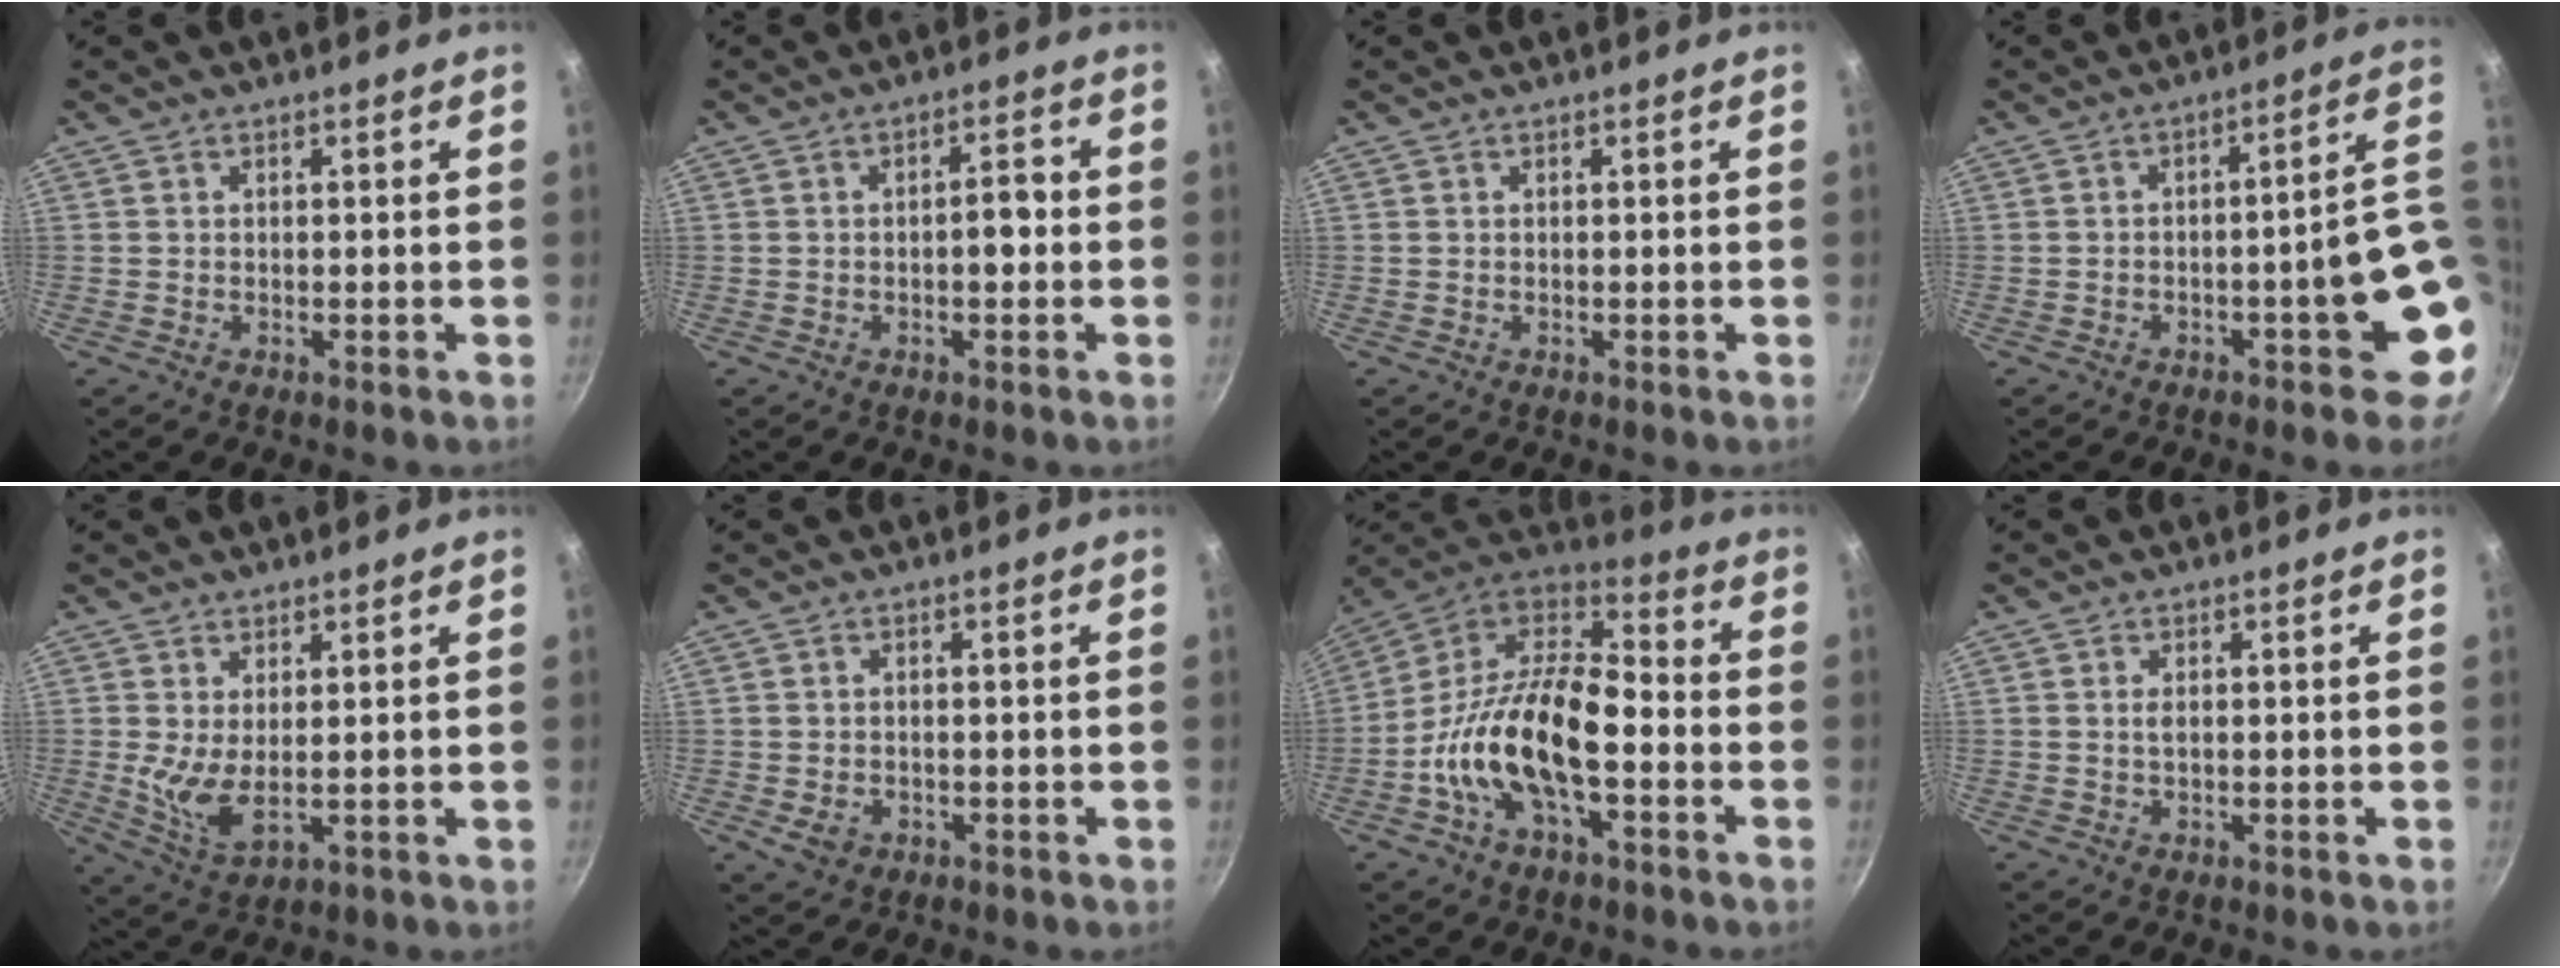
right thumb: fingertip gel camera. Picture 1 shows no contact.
{"total": 3.9, "force": [-0.6, 1.7, 3.4], "torque": [-0.044, 0.016, -0.010]}
{"total": 0.0}
{"total": 12.3, "force": [-1.6, 3.7, 11.6], "torque": [-0.114, 0.027, -0.015]}
{"total": 6.5, "force": [1.0, 3.1, 5.7], "torque": [-0.107, -0.022, 0.029]}
{"total": 3.3, "force": [-0.8, 2.6, 1.8], "torque": [-0.026, 0.001, -0.006]}
{"total": 20.8, "force": [-5.1, 10.4, 17.3], "torque": [-0.303, 0.048, -0.110]}
{"total": 1.3, "force": [0.2, 0.6, 1.1], "torque": [-0.023, 0.001, 0.002]}